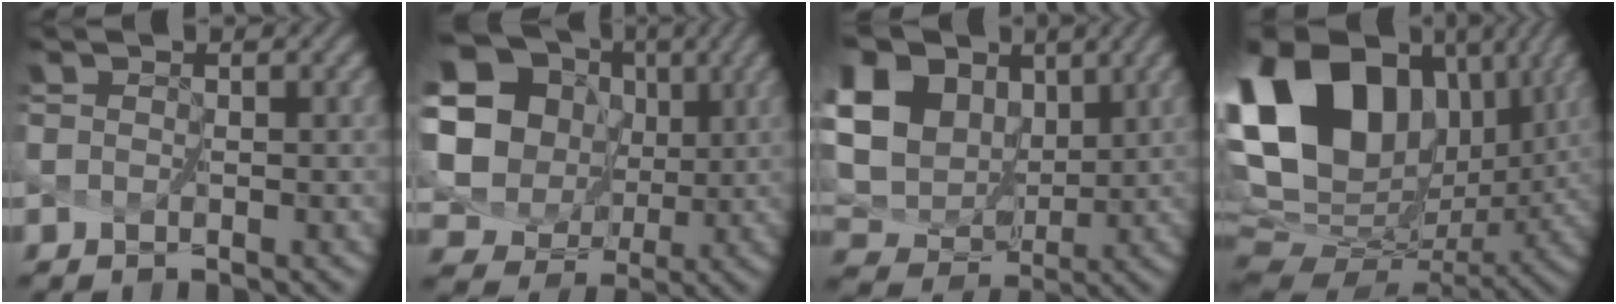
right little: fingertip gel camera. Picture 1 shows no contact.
{"total": 12.5, "force": [4.9, 10.6, 4.6], "torque": [-0.141, 0.026, 0.089]}
{"total": 17.7, "force": [8.1, 14.0, 7.3], "torque": [-0.181, 0.007, 0.154]}
{"total": 17.7, "force": [7.1, 12.3, 10.6], "torque": [-0.209, 0.024, 0.140]}